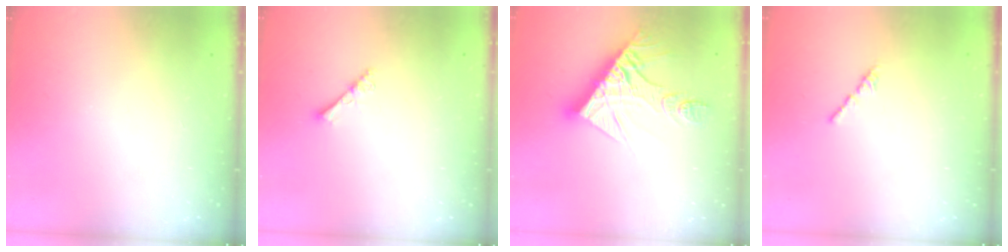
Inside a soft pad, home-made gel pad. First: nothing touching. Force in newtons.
{"total": 3.3, "press": 3.2, "slide": 0.4}
{"total": 17.1, "press": 17.0, "slide": 1.8}
{"total": 0.8, "press": 0.7, "slide": 0.5}